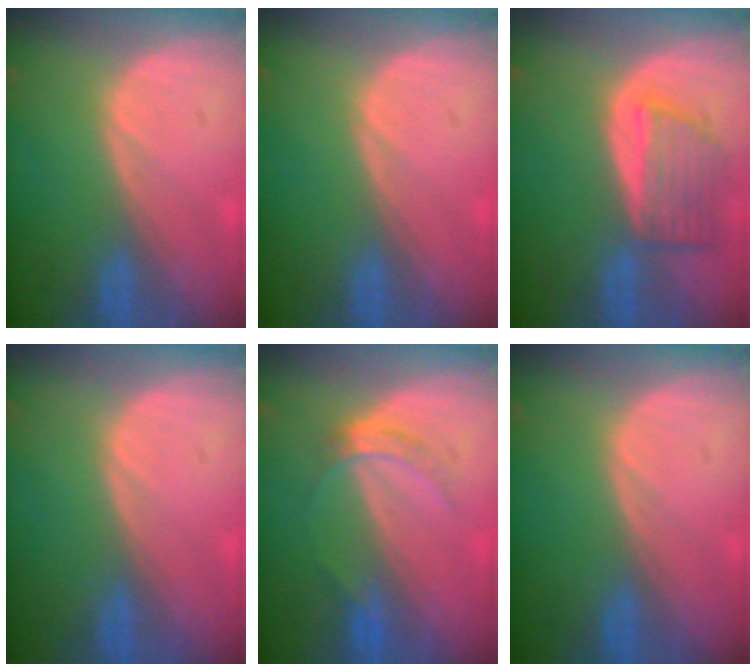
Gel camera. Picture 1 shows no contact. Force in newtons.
{"total": 0.0}
{"total": 6.4, "press": 6.3, "slide": 1.3}
{"total": 0.0}
{"total": 3.5, "press": 3.2, "slide": 1.5}
{"total": 0.0}